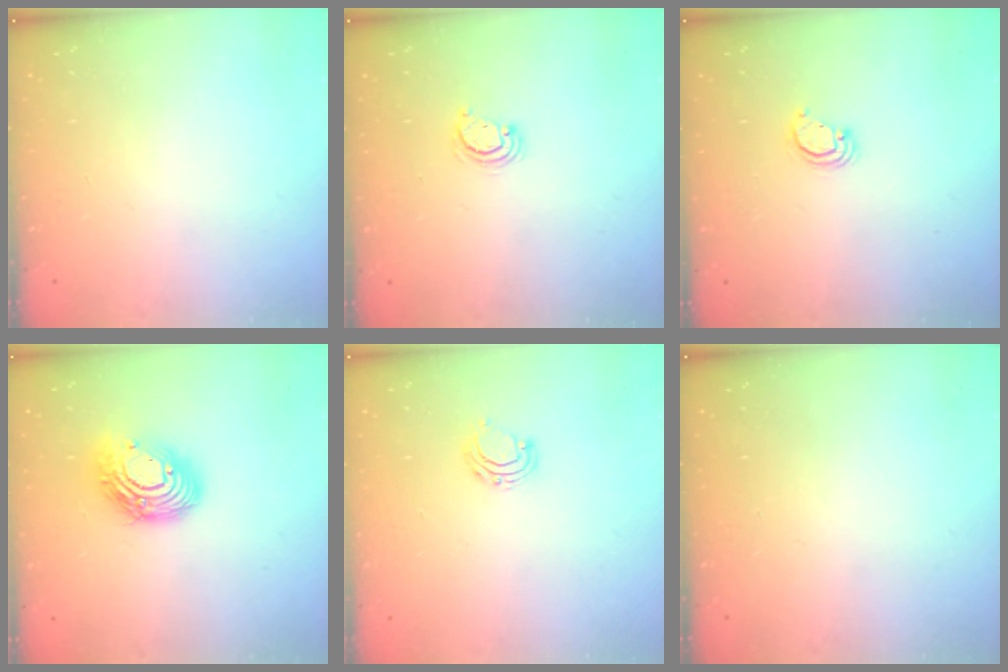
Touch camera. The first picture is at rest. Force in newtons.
{"total": 3.0, "press": 3.0, "slide": 0.2}
{"total": 2.9, "press": 2.9, "slide": 0.1}
{"total": 13.7, "press": 13.7, "slide": 1.2}
{"total": 6.6, "press": 6.6, "slide": 0.7}
{"total": 0.0}